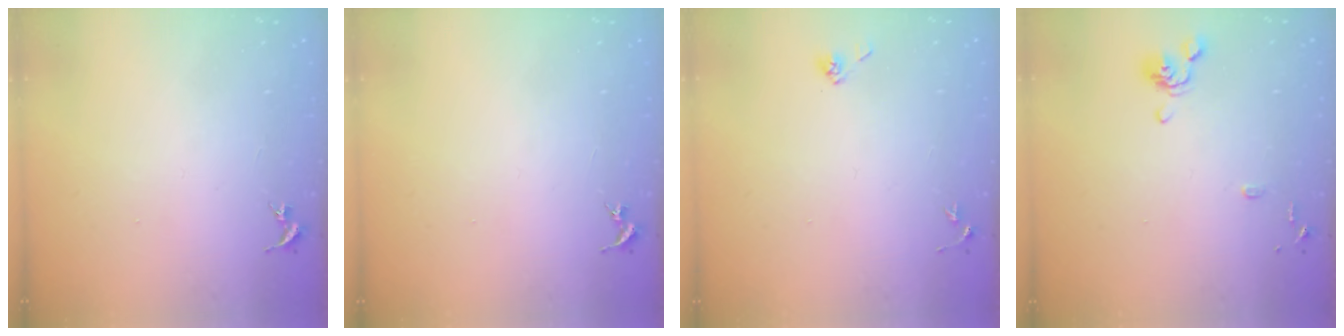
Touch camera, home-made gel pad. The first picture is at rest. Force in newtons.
{"total": 0.0}
{"total": 4.5, "press": 4.3, "slide": 1.3}
{"total": 9.1, "press": 9.0, "slide": 1.4}